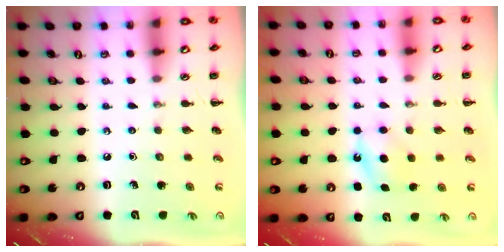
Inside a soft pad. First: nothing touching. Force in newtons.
{"total": 5.7, "press": 5.5, "slide": 1.5}